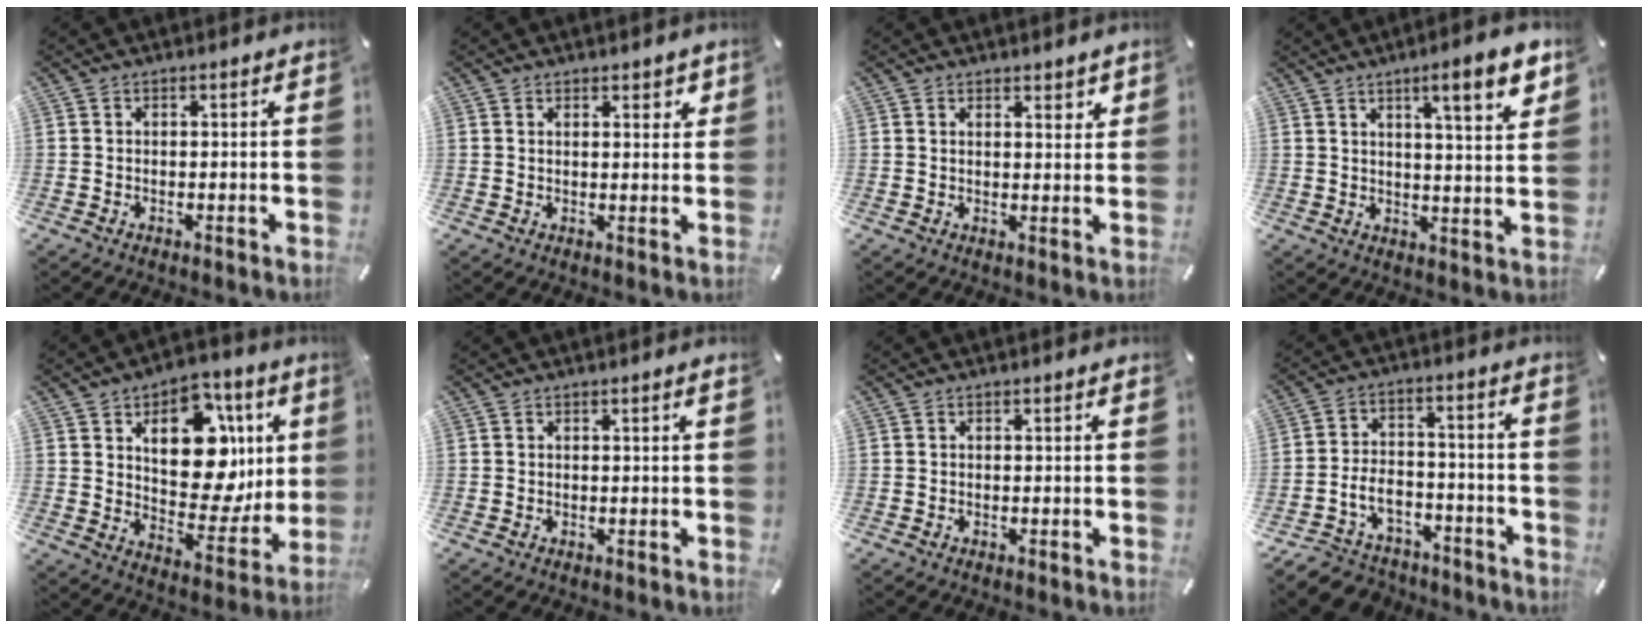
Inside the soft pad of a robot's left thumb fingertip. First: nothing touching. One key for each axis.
{"total": 2.4, "fx": 1.7, "fy": 1.2, "fz": 1.2, "tx": -0.010, "ty": -0.005, "tz": 0.027}
{"total": 2.9, "fx": 2.3, "fy": 1.4, "fz": 0.9, "tx": -0.007, "ty": -0.013, "tz": 0.039}
{"total": 10.3, "fx": 5.9, "fy": 1.5, "fz": 8.3, "tx": -0.114, "ty": -0.033, "tz": 0.088}
{"total": 18.1, "fx": 6.5, "fy": 11.9, "fz": 12.1, "tx": -0.152, "ty": -0.040, "tz": 0.114}
{"total": 0.6, "fx": 0.2, "fy": 0.0, "fz": 0.6, "tx": -0.008, "ty": 0.000, "tz": 0.003}
{"total": 0.0}
{"total": 8.6, "fx": -4.4, "fy": 6.7, "fz": 3.0, "tx": -0.073, "ty": 0.024, "tz": -0.080}